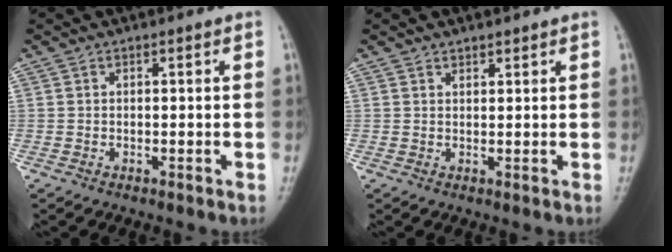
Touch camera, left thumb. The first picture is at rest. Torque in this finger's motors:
{"motor_torque": [-0.11, -0.13, -0.20, -0.18, 0.01]}